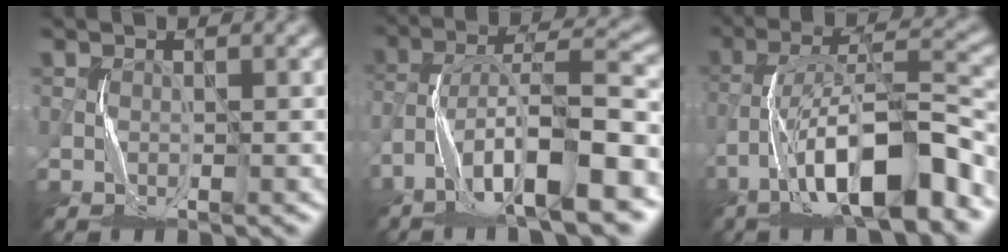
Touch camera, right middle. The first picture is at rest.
{"total": 11.3, "force": [-6.1, 2.9, 9.1], "torque": [-0.154, 0.013, -0.103]}
{"total": 10.6, "force": [-5.8, 2.6, 8.5], "torque": [-0.141, 0.016, -0.099]}